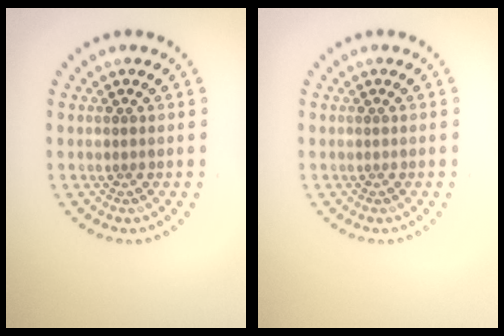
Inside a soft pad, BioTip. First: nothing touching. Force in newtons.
{"total": 0.0}